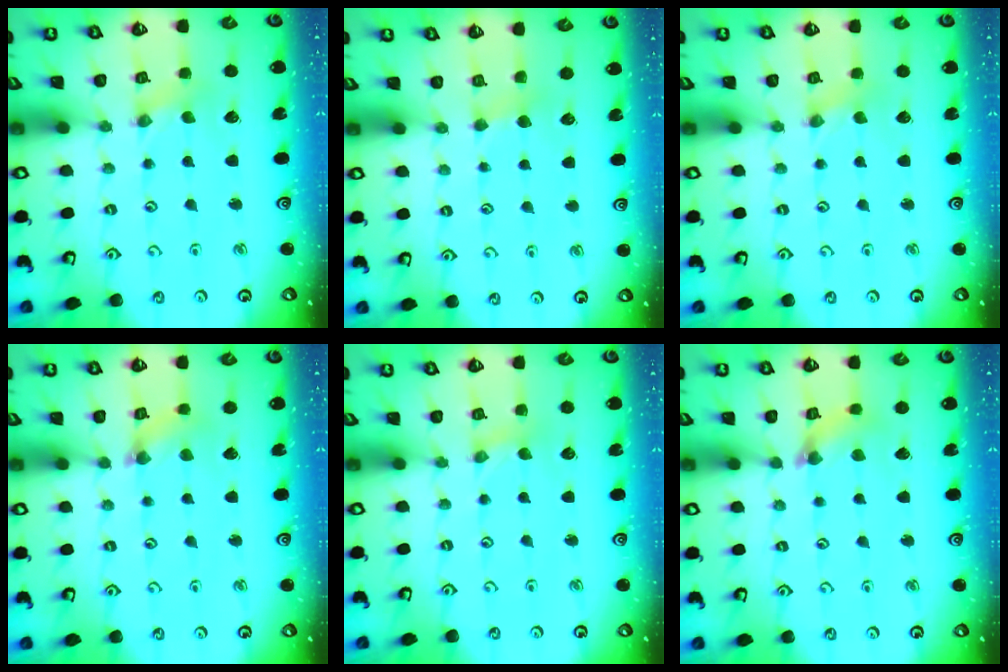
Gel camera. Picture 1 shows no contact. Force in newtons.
{"total": 2.8, "press": 2.7, "slide": 0.4}
{"total": 0.0}
{"total": 2.8, "press": 2.8, "slide": 0.3}
{"total": 1.4, "press": 1.4, "slide": 0.2}
{"total": 4.7, "press": 4.6, "slide": 0.6}